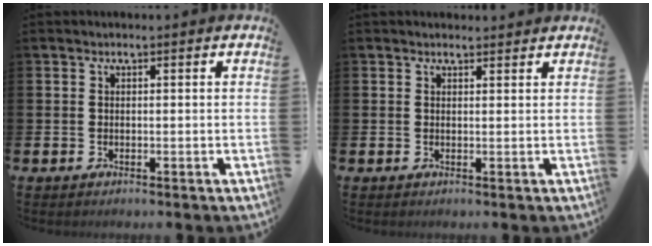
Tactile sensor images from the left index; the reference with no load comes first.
{"total": 1.1, "force": [1.0, 0.4, 0.1], "torque": [0.006, 0.001, 0.017]}